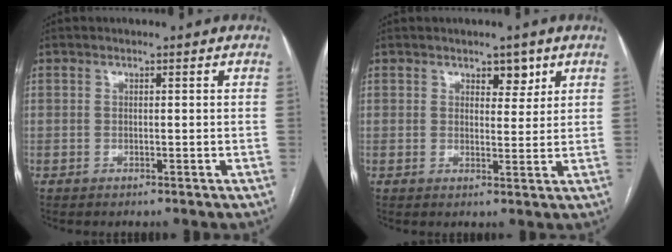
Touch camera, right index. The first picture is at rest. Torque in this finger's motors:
{"motor_torque": [0.09, 0.08, 0.02, 0.02]}